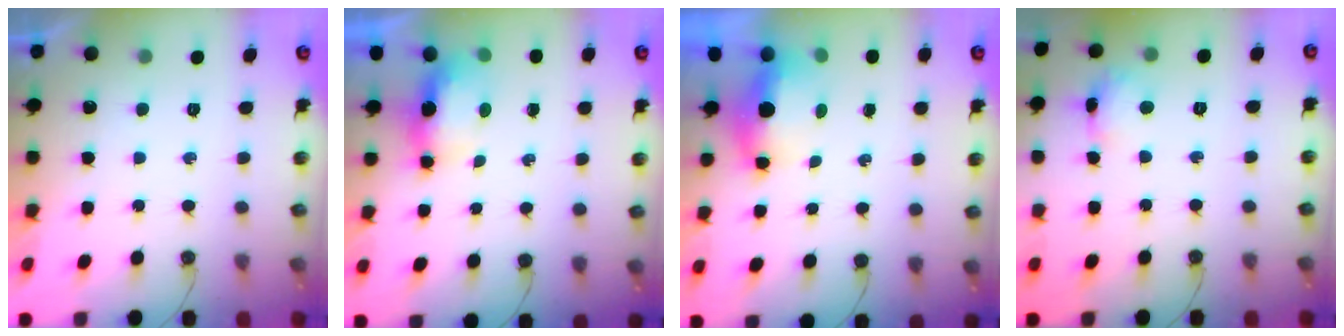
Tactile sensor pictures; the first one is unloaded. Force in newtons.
{"total": 5.9, "press": 5.8, "slide": 0.7}
{"total": 5.6, "press": 5.6, "slide": 0.6}
{"total": 7.2, "press": 7.2, "slide": 0.5}